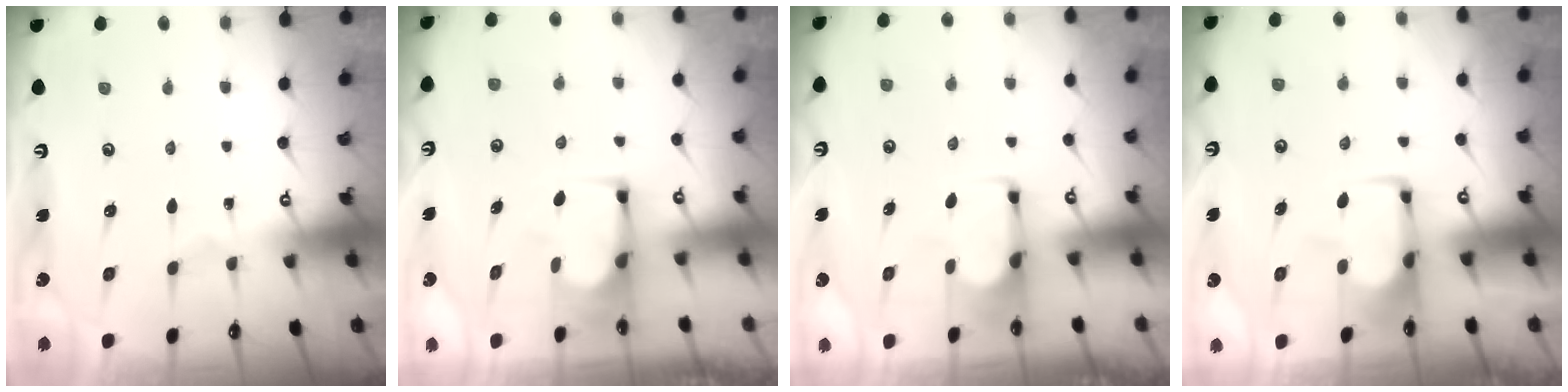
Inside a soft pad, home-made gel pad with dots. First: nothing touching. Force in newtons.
{"total": 2.4, "press": 2.4, "slide": 0.2}
{"total": 2.0, "press": 1.8, "slide": 0.8}
{"total": 1.8, "press": 1.7, "slide": 0.5}